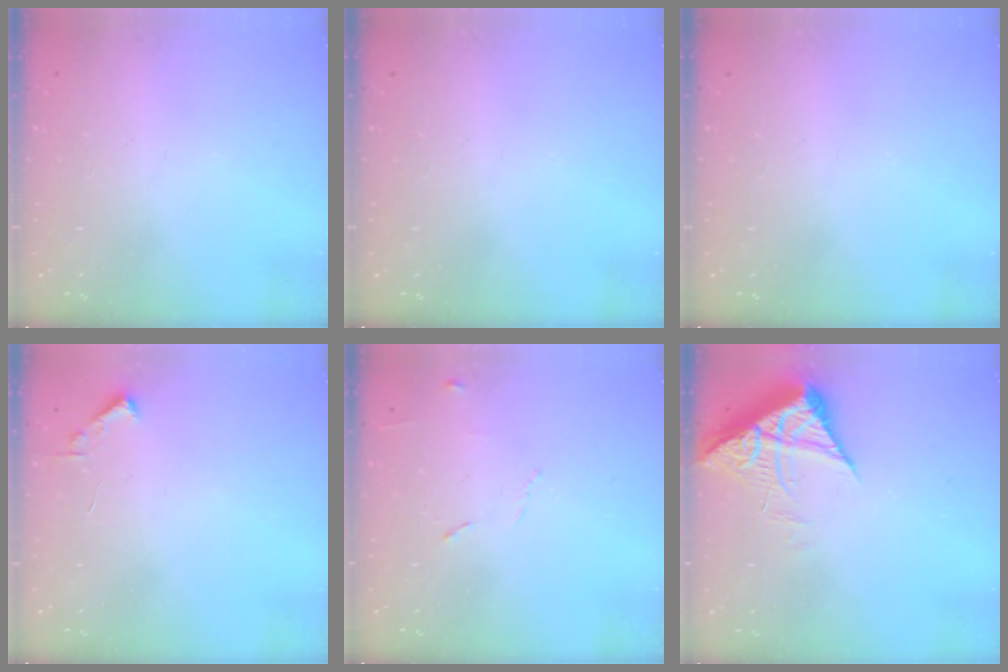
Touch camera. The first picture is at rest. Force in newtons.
{"total": 0.0}
{"total": 0.0}
{"total": 1.7, "press": 1.7, "slide": 0.2}
{"total": 6.4, "press": 6.3, "slide": 0.7}
{"total": 7.2, "press": 7.2, "slide": 0.8}